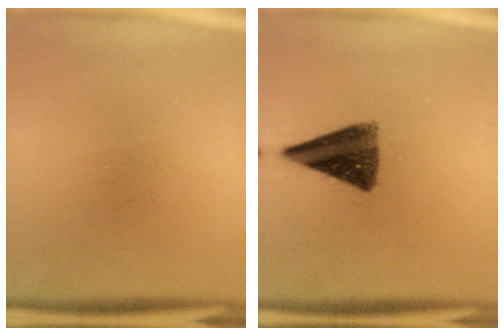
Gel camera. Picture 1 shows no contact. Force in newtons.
{"total": 10.6}